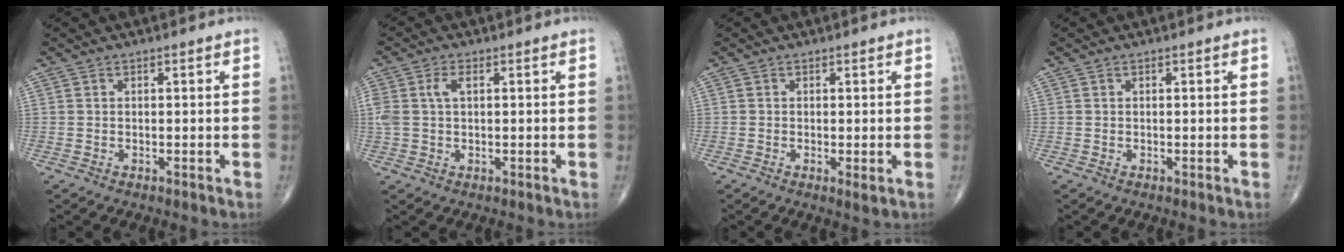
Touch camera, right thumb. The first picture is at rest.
{"total": 4.4, "force": [1.1, 2.4, 3.5], "torque": [-0.097, 0.017, 0.025]}
{"total": 1.5, "force": [-0.3, 0.4, 1.4], "torque": [-0.030, -0.008, -0.007]}
{"total": 0.0}